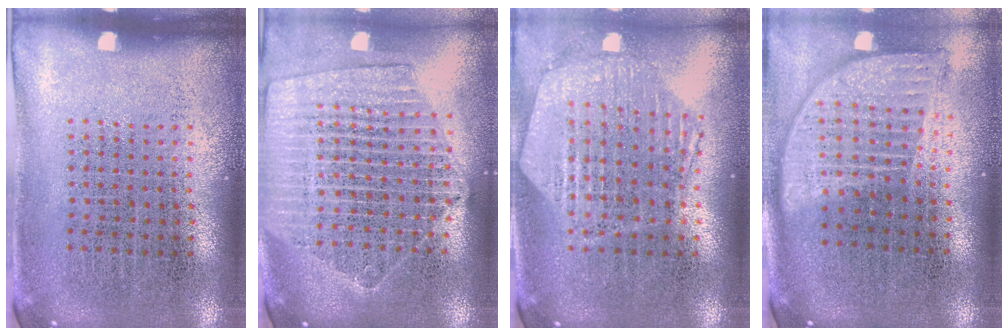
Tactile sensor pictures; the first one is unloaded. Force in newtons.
{"total": 2.2, "press": 2.0, "slide": 0.9}
{"total": 1.2, "press": 1.1, "slide": 0.2}
{"total": 1.8, "press": 1.5, "slide": 1.1}